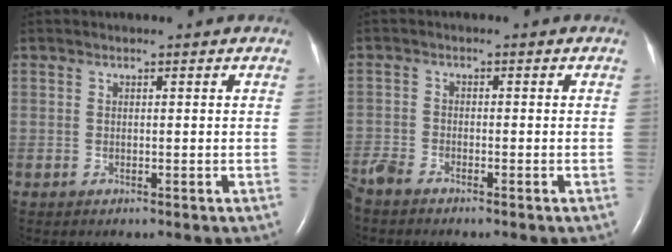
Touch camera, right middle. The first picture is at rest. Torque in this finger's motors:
{"motor_torque": [0.10, -0.09, 0.09, 0.07]}